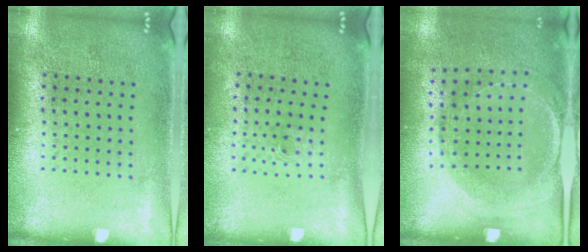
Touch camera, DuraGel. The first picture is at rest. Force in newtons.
{"total": 0.5, "press": 0.3, "slide": 0.4}
{"total": 1.6, "press": 1.5, "slide": 0.6}